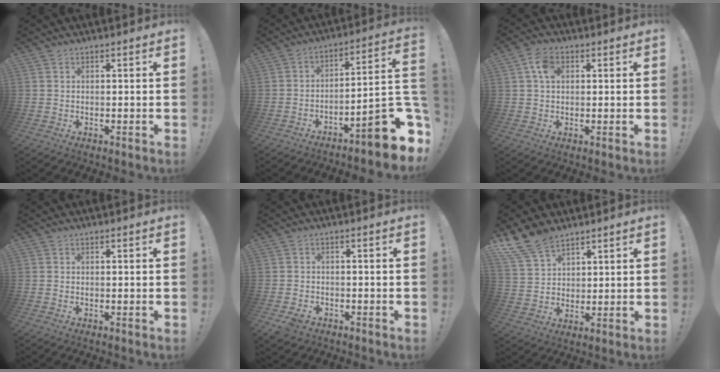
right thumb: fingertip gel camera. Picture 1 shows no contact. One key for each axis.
{"total": 14.4, "fx": -9.0, "fy": 2.8, "fz": 10.8, "tx": -0.107, "ty": 0.041, "tz": -0.148}
{"total": 5.9, "fx": 1.4, "fy": 3.9, "fz": 4.1, "tx": -0.070, "ty": 0.008, "tz": 0.028}
{"total": 0.0}
{"total": 2.7, "fx": -1.6, "fy": 1.9, "fz": 1.1, "tx": -0.025, "ty": 0.007, "tz": -0.028}
{"total": 12.2, "fx": 9.0, "fy": 7.0, "fz": 4.4, "tx": -0.089, "ty": -0.047, "tz": 0.178}